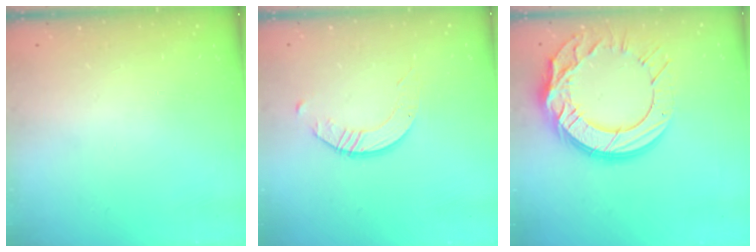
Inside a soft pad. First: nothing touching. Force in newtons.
{"total": 3.1, "press": 3.1, "slide": 0.3}
{"total": 20.4, "press": 20.3, "slide": 2.0}